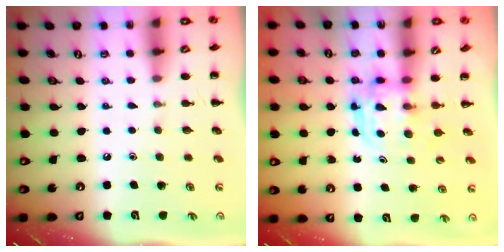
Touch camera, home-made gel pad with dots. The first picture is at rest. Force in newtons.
{"total": 3.6, "press": 3.6, "slide": 0.2}